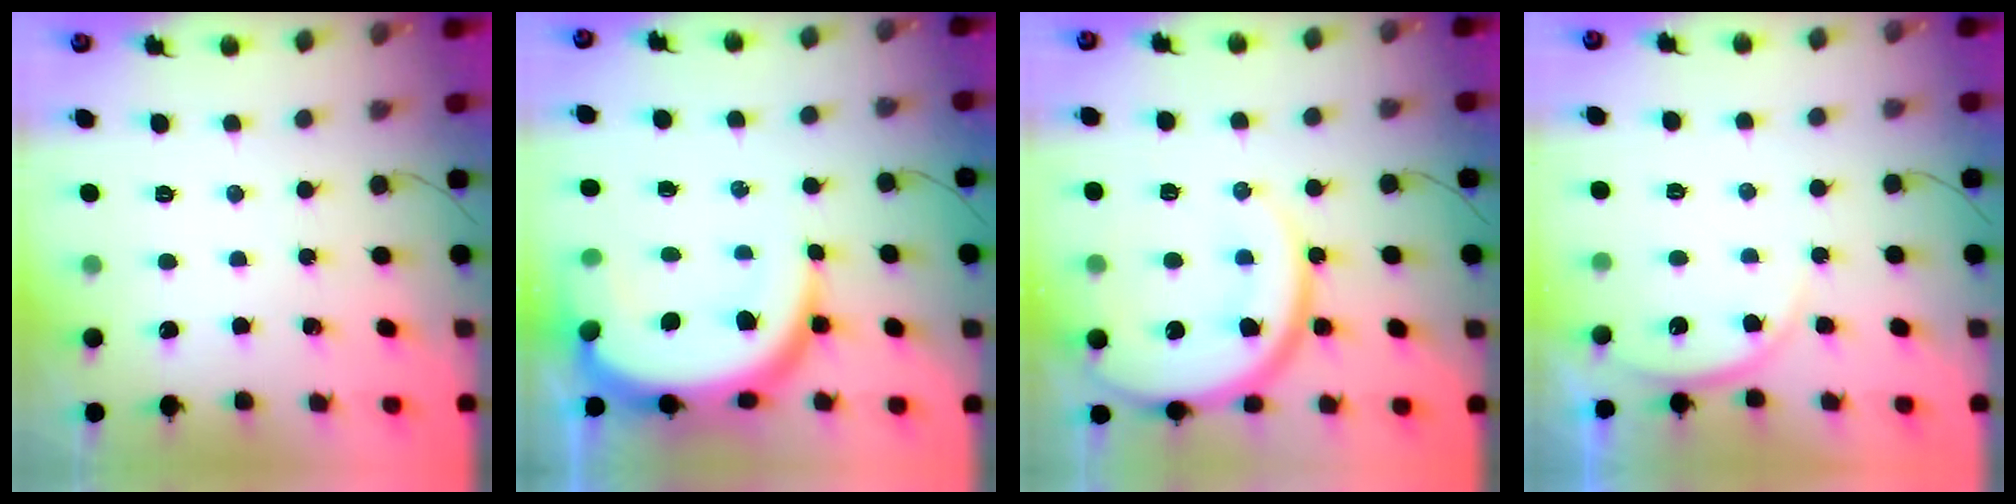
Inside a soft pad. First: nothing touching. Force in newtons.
{"total": 14.9, "press": 14.8, "slide": 1.8}
{"total": 17.0, "press": 16.9, "slide": 1.8}
{"total": 5.8, "press": 5.8, "slide": 0.6}